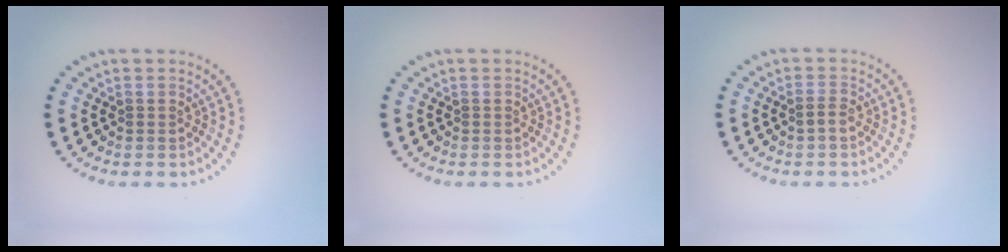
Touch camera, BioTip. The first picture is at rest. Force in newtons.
{"total": 0.0}
{"total": 1.0, "press": 0.9, "slide": 0.5}